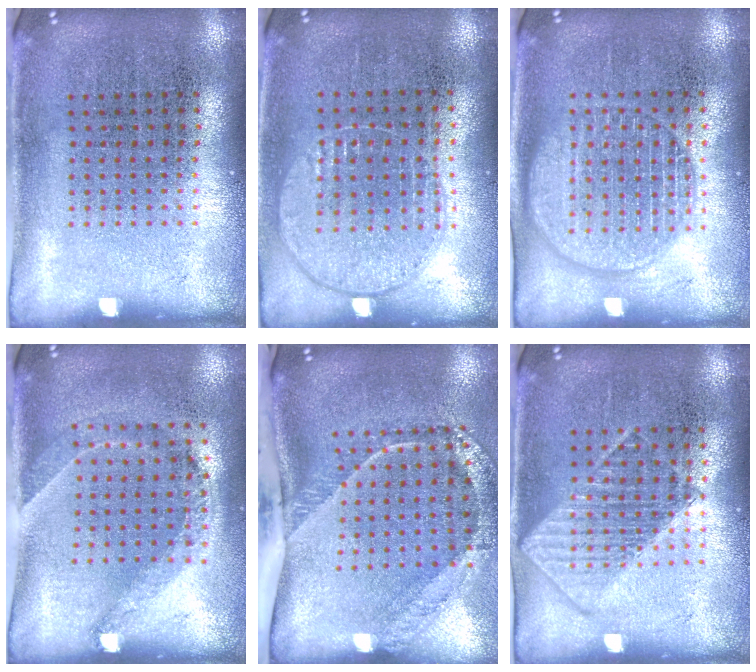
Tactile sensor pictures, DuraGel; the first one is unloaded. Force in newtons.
{"total": 1.0, "press": 0.9, "slide": 0.3}
{"total": 1.8, "press": 1.8, "slide": 0.2}
{"total": 1.4, "press": 1.1, "slide": 0.9}
{"total": 2.7, "press": 1.8, "slide": 2.0}
{"total": 1.1, "press": 1.1, "slide": 0.2}